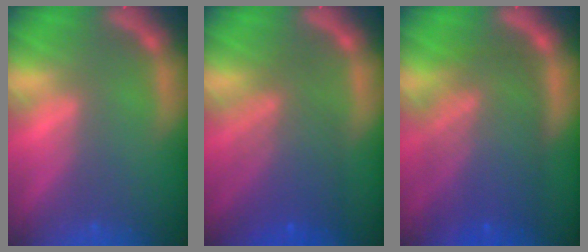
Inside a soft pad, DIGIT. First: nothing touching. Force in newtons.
{"total": 6.6}
{"total": 10.1}